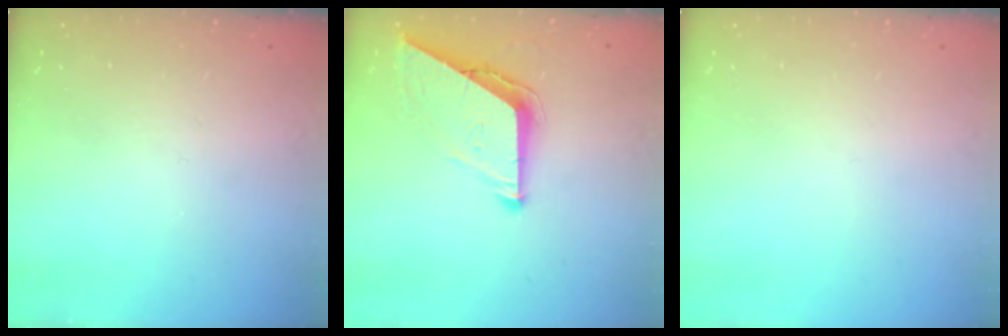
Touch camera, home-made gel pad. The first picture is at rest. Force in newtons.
{"total": 8.8, "press": 8.7, "slide": 0.4}
{"total": 0.0}